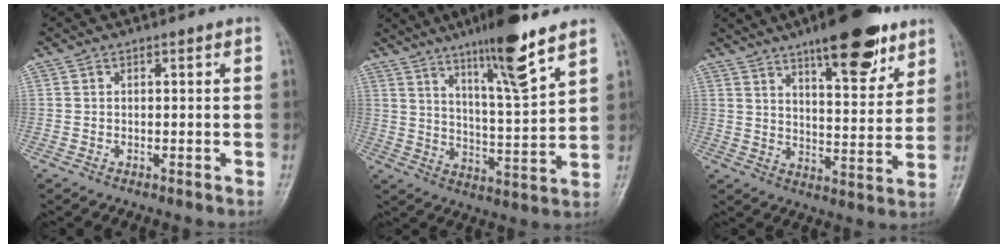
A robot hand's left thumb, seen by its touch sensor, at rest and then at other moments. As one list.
[{"total": 13.7, "force": [9.3, 1.0, 10.0], "torque": [-0.163, -0.058, 0.158]}, {"total": 15.5, "force": [10.2, 4.7, 10.8], "torque": [-0.126, -0.055, 0.155]}]